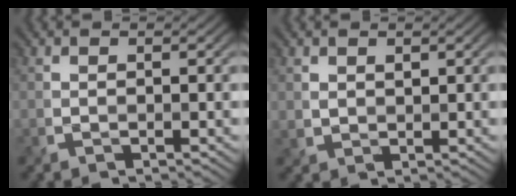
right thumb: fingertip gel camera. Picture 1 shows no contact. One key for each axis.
{"total": 1.5, "fx": 1.0, "fy": 1.0, "fz": 0.4, "tx": -0.016, "ty": -0.006, "tz": 0.024}